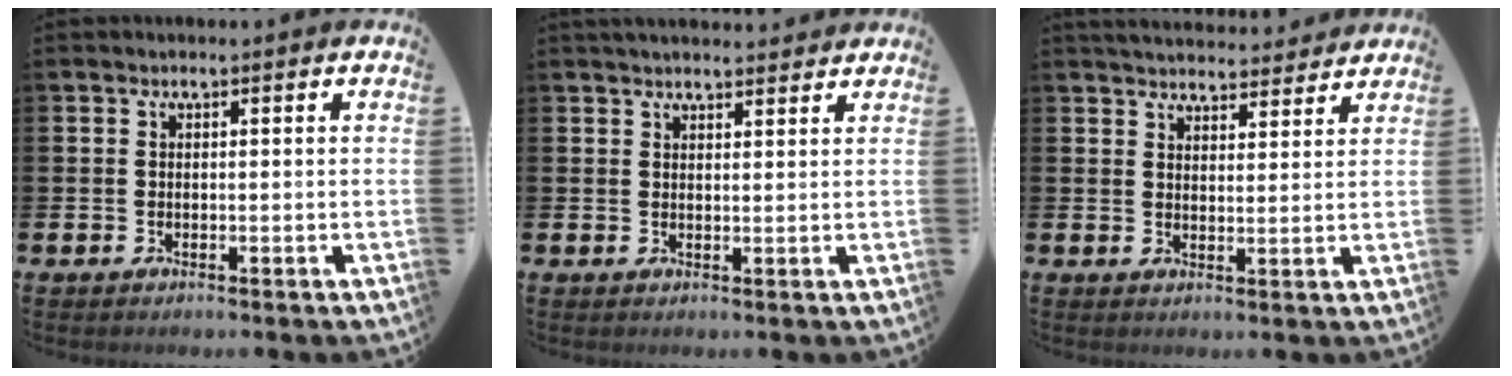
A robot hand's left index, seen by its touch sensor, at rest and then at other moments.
{"total": 2.7, "force": [2.6, 0.4, 0.3], "torque": [0.002, -0.015, 0.045]}
{"total": 4.4, "force": [4.4, 0.6, 0.1], "torque": [-0.008, -0.027, 0.078]}